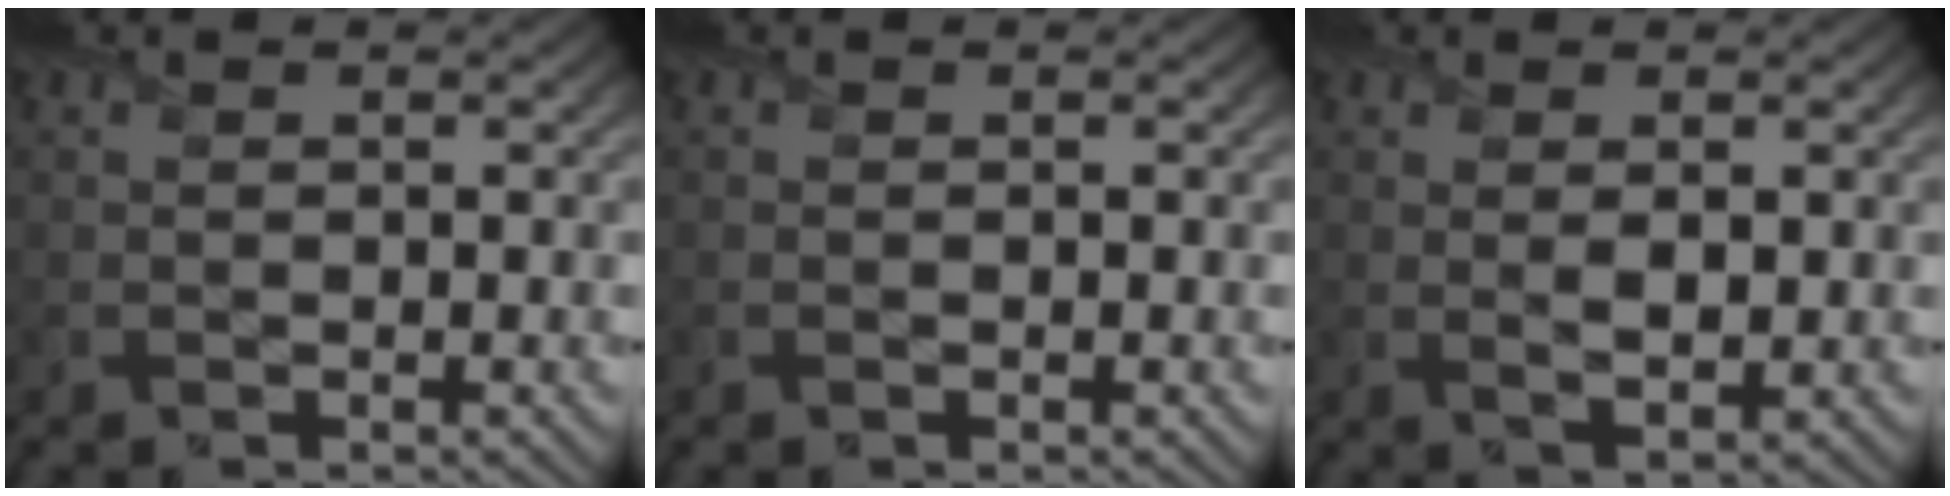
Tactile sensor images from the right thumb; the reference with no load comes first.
{"total": 0.0}
{"total": 2.1, "force": [0.6, 0.7, 1.9], "torque": [-0.046, -0.007, 0.013]}